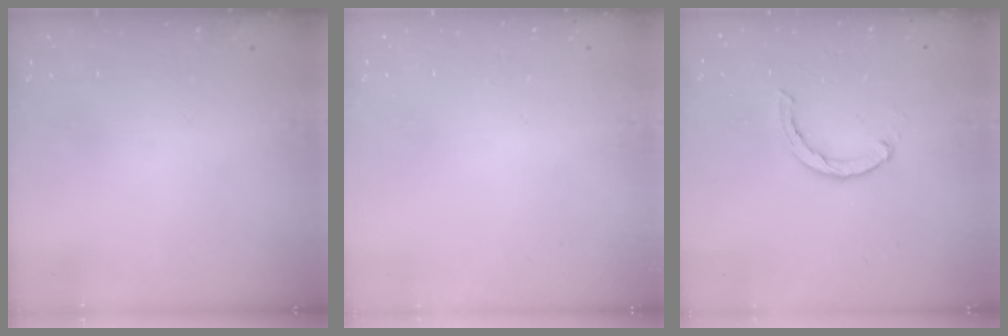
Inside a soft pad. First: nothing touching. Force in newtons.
{"total": 2.6, "press": 2.6, "slide": 0.2}
{"total": 2.4, "press": 2.4, "slide": 0.4}